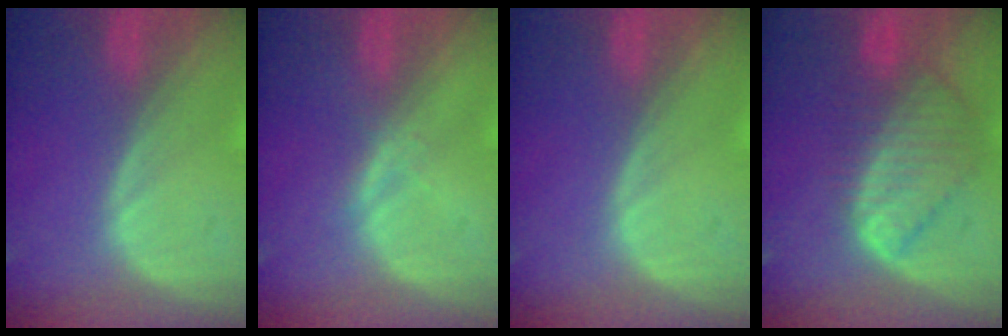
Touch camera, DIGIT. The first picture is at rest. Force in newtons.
{"total": 1.3, "press": 1.3, "slide": 0.1}
{"total": 0.0}
{"total": 8.6, "press": 7.5, "slide": 4.1}